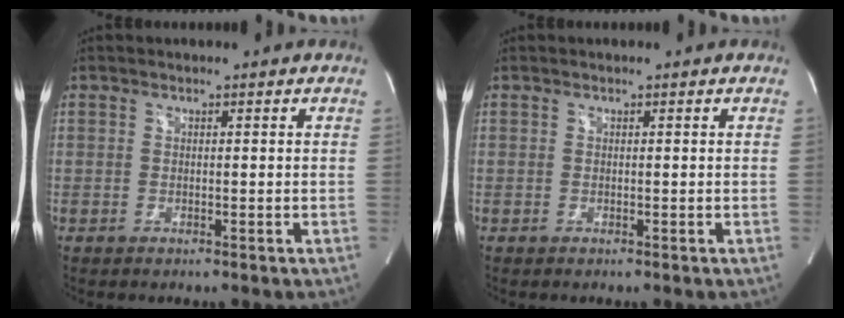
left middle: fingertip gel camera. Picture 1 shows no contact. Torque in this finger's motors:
{"motor_torque": [0.10, 0.14, 0.00, 0.00]}